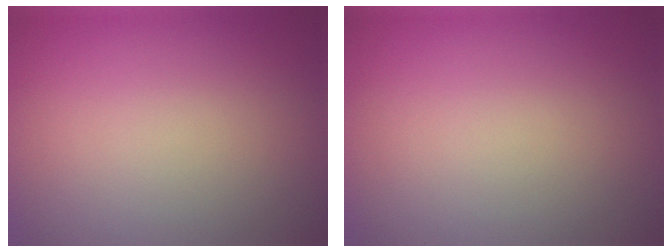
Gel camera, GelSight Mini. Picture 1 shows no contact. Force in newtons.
{"total": 0.0}